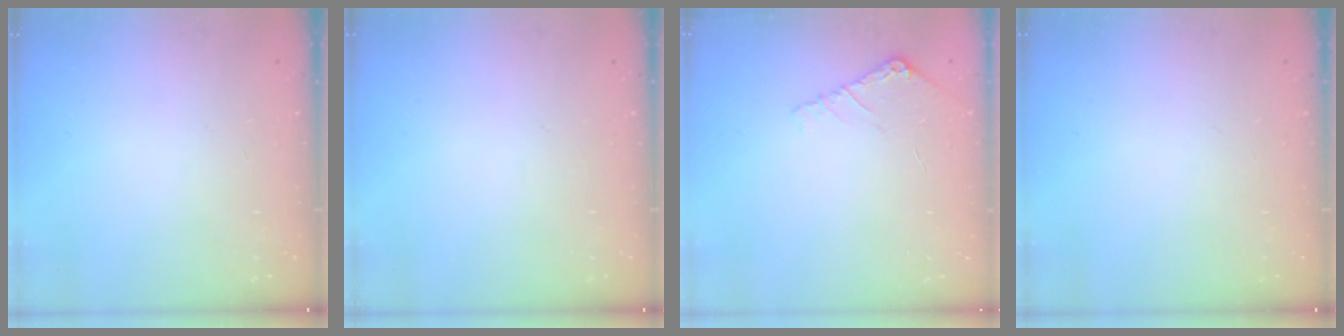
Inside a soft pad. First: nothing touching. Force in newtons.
{"total": 0.0}
{"total": 4.0, "press": 4.0, "slide": 0.6}
{"total": 0.0}